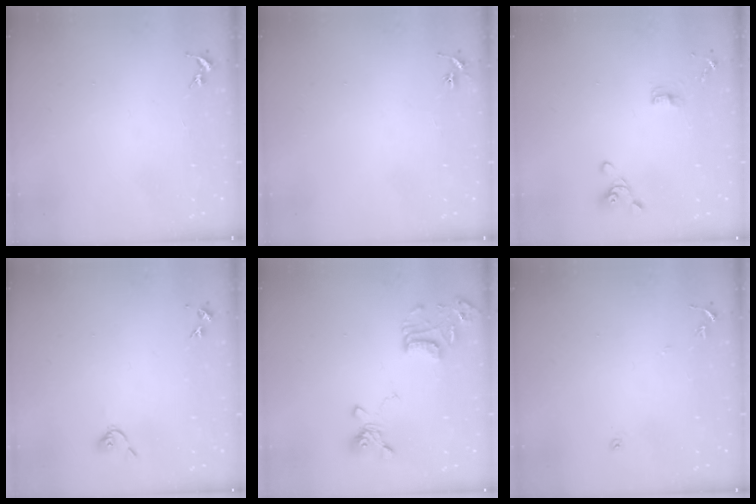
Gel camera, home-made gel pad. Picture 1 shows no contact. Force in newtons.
{"total": 2.9, "press": 2.9, "slide": 0.3}
{"total": 7.7, "press": 7.3, "slide": 2.3}
{"total": 3.7, "press": 3.6, "slide": 0.6}
{"total": 15.9, "press": 15.8, "slide": 1.7}
{"total": 4.6, "press": 4.6, "slide": 0.5}